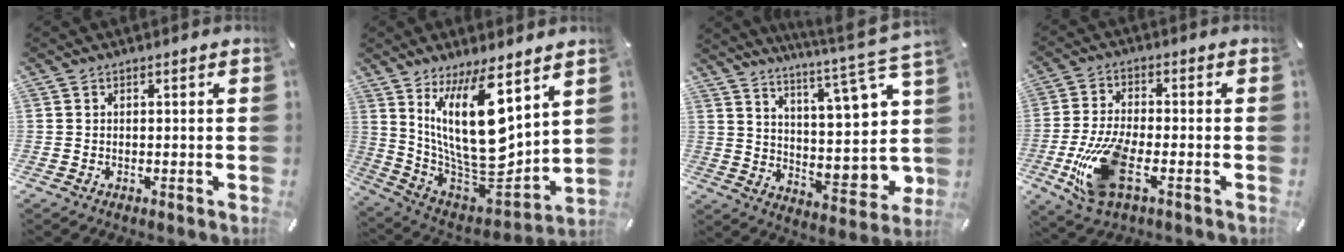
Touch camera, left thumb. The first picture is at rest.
{"total": 22.6, "force": [8.2, 8.9, 19.1], "torque": [-0.376, -0.077, 0.139]}
{"total": 15.0, "force": [5.5, 5.9, 12.6], "torque": [-0.142, -0.079, 0.080]}
{"total": 13.2, "force": [-4.3, 5.8, 11.0], "torque": [-0.237, -0.007, -0.072]}